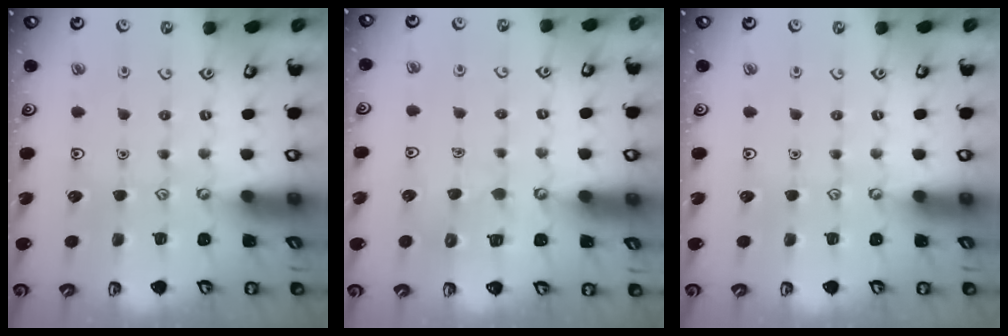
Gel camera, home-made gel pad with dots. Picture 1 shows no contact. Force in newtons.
{"total": 5.5, "press": 5.5, "slide": 0.6}
{"total": 0.0}